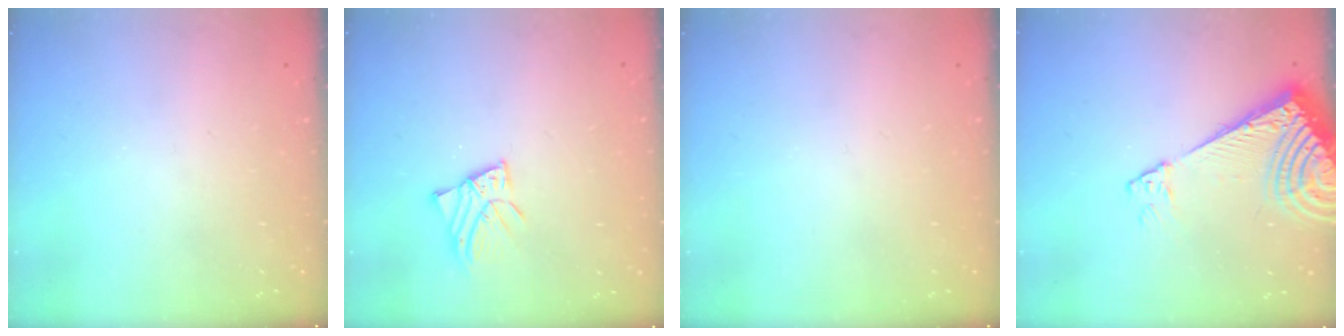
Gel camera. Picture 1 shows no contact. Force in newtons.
{"total": 3.1, "press": 3.0, "slide": 0.4}
{"total": 0.0}
{"total": 14.3, "press": 14.1, "slide": 2.2}